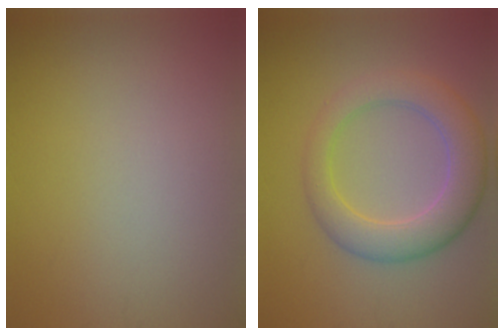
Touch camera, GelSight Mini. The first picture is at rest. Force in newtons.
{"total": 5.6, "press": 5.5, "slide": 0.4}